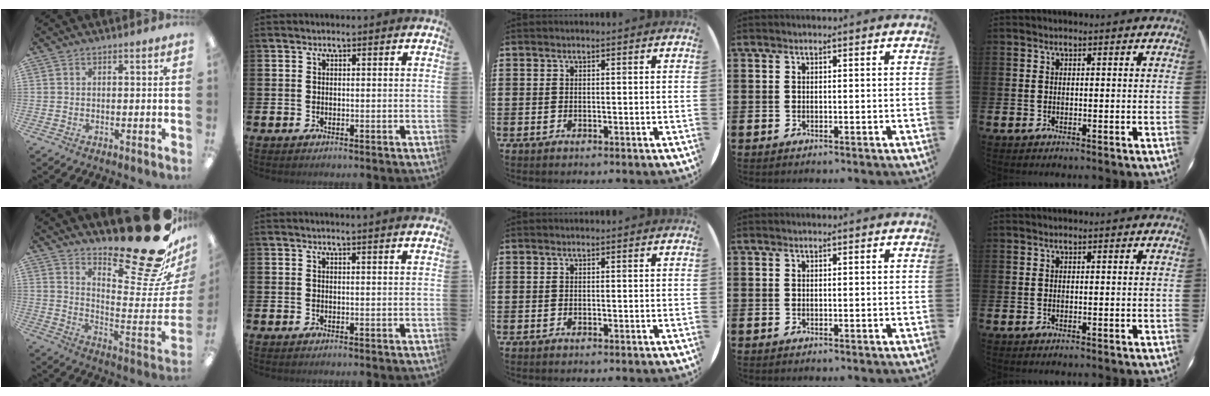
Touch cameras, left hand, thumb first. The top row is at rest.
{"thumb": {"total": 24.1, "force": [18.2, 5.5, 14.9], "torque": [-0.169, -0.151, 0.294]}, "index": {"total": 1.0, "force": [1.0, -0.3, 0.2], "torque": [0.001, -0.004, 0.018]}}